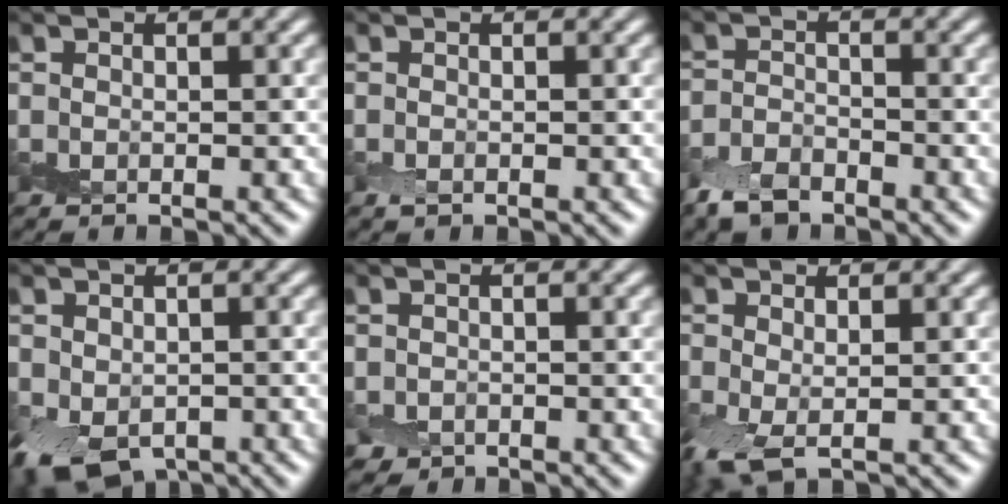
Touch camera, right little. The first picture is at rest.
{"total": 0.6, "force": [-0.4, 0.3, 0.4], "torque": [-0.009, -0.003, -0.007]}
{"total": 3.4, "force": [-2.7, 1.5, 1.4], "torque": [-0.028, -0.003, -0.061]}
{"total": 5.5, "force": [-2.5, 3.6, 3.2], "torque": [-0.056, -0.021, -0.037]}
{"total": 1.1, "force": [-0.8, 0.8, 0.1], "torque": [0.005, -0.005, -0.017]}
{"total": 3.1, "force": [-0.9, 1.4, 2.6], "torque": [-0.066, -0.010, -0.019]}